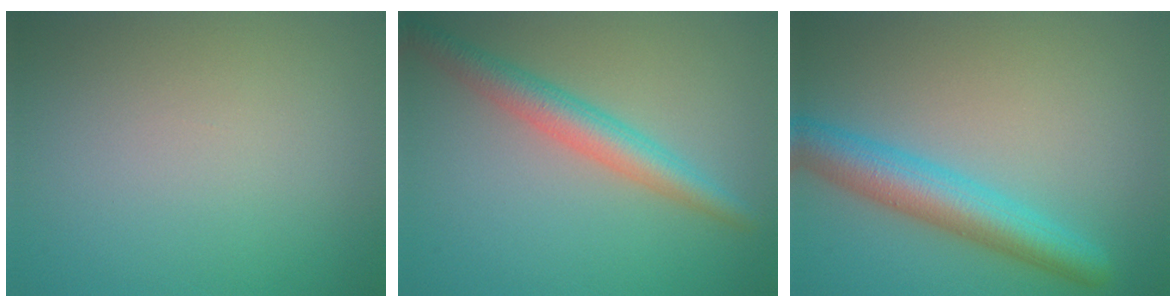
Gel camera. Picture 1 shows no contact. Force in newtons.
{"total": 3.8, "press": 3.8, "slide": 0.1}
{"total": 5.3, "press": 5.3, "slide": 0.1}